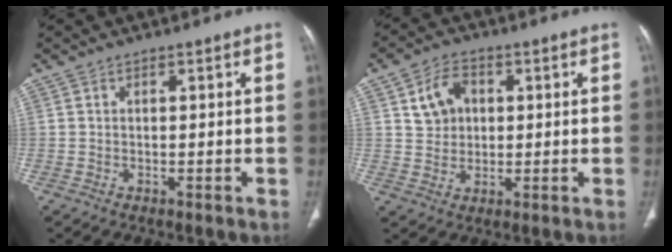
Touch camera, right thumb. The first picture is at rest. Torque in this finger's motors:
{"motor_torque": [-0.50, 0.81, 0.06, -0.03, 0.15]}